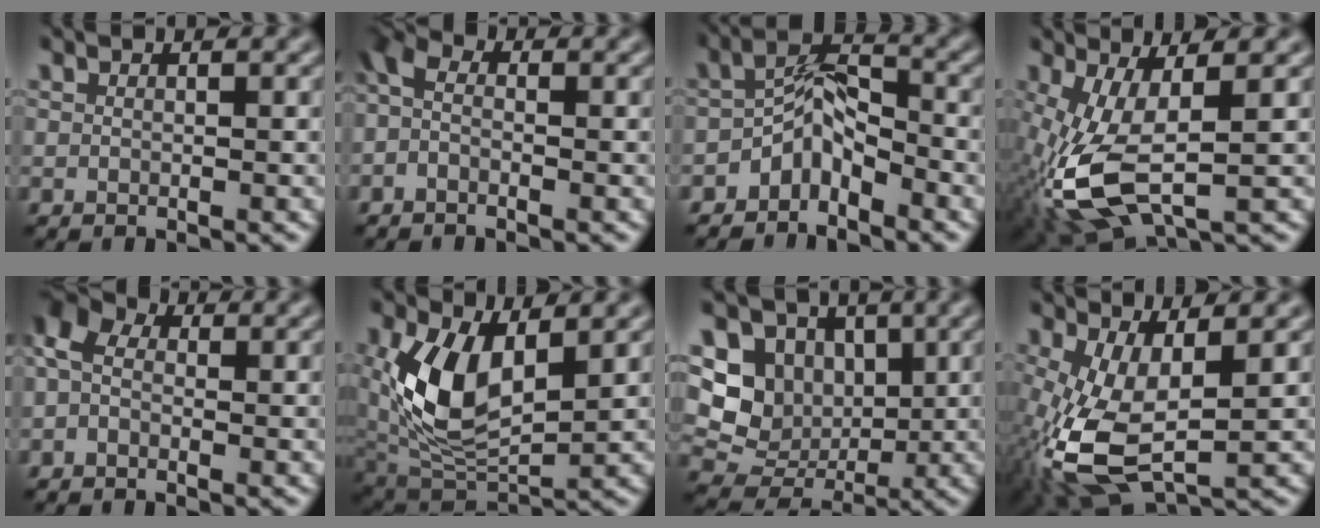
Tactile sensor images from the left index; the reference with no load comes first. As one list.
[{"total": 2.7, "force": [-0.7, 1.9, 1.8], "torque": [-0.042, 0.006, -0.027]}, {"total": 3.6, "force": [-2.4, 1.7, 2.1], "torque": [-0.031, 0.018, -0.049]}, {"total": 9.2, "force": [-1.8, 4.0, 8.0], "torque": [-0.208, -0.014, -0.033]}, {"total": 4.7, "force": [0.0, 3.5, 3.2], "torque": [-0.077, 0.019, -0.021]}, {"total": 9.6, "force": [1.9, 5.3, 7.7], "torque": [-0.175, -0.011, 0.036]}, {"total": 7.3, "force": [1.5, 6.1, 3.5], "torque": [-0.062, -0.014, 0.018]}, {"total": 9.4, "force": [-1.4, 4.5, 8.1], "torque": [-0.200, -0.013, -0.026]}]